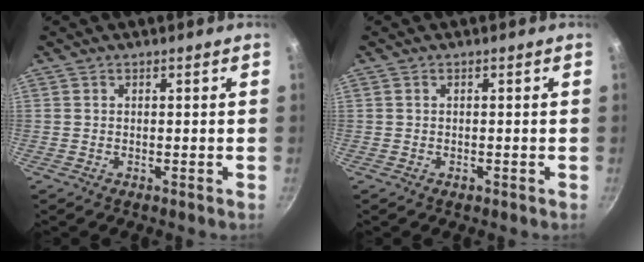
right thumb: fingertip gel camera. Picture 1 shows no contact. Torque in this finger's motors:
{"motor_torque": [-0.15, 0.04, -0.43, 0.11, 0.01]}